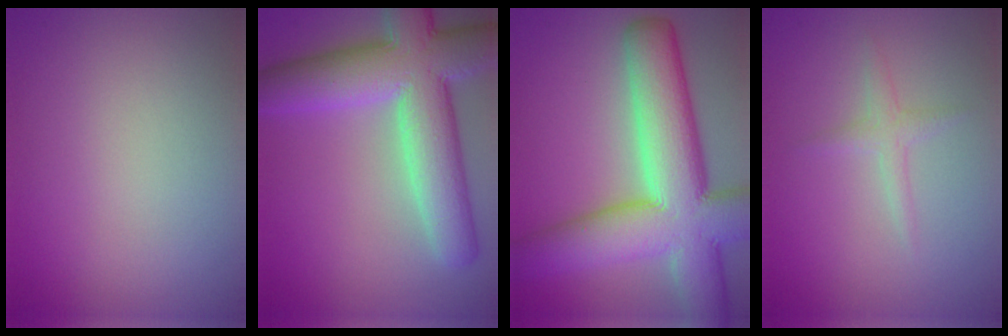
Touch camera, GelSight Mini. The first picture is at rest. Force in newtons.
{"total": 10.1, "press": 10.1, "slide": 0.8}
{"total": 12.7, "press": 12.7, "slide": 0.7}
{"total": 1.3, "press": 1.3, "slide": 0.0}